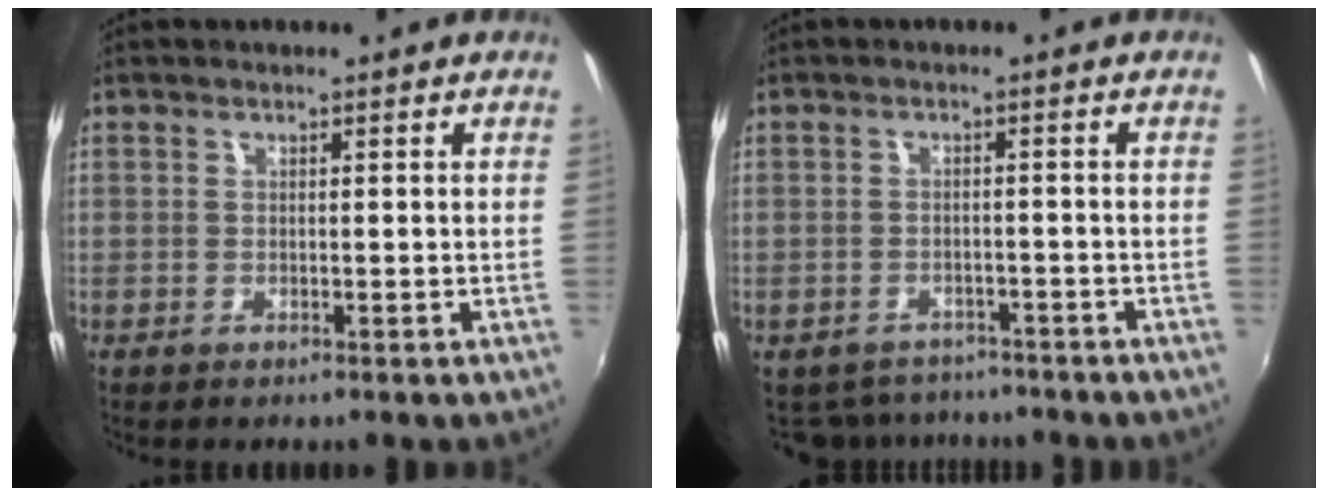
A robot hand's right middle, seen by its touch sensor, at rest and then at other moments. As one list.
[{"total": 6.9, "force": [-6.0, 3.2, 1.2], "torque": [-0.040, -0.007, -0.085]}]